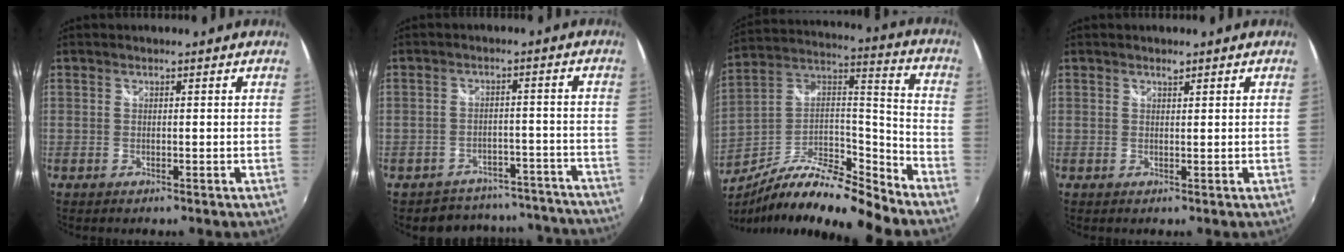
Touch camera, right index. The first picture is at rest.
{"total": 16.7, "force": [-15.0, 6.8, 2.8], "torque": [-0.063, 0.044, -0.173]}
{"total": 17.3, "force": [-13.6, 2.5, 10.4], "torque": [-0.189, 0.005, -0.259]}
{"total": 0.7, "force": [0.6, 0.2, 0.3], "torque": [-0.004, 0.001, 0.011]}